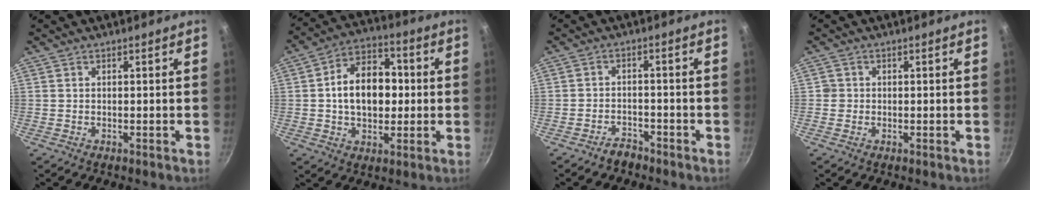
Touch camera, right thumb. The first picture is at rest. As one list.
[{"total": 14.1, "force": [0.5, 9.8, 10.2], "torque": [-0.124, 0.026, -0.004]}, {"total": 3.1, "force": [-2.6, 1.5, 0.6], "torque": [0.005, 0.035, -0.040]}, {"total": 1.4, "force": [-0.2, 1.4, 0.3], "torque": [0.001, 0.004, -0.005]}]